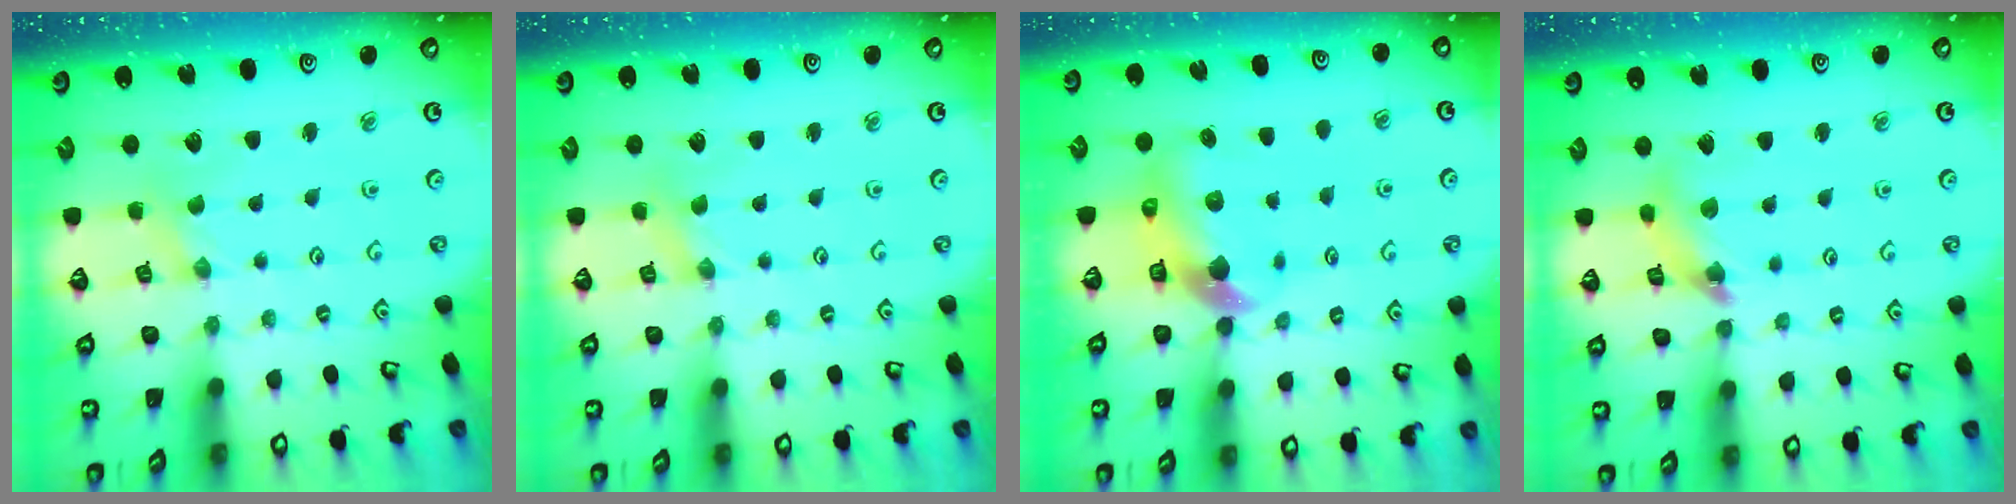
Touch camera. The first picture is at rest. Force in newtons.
{"total": 0.0}
{"total": 8.8, "press": 8.7, "slide": 1.4}
{"total": 10.2, "press": 10.1, "slide": 1.2}